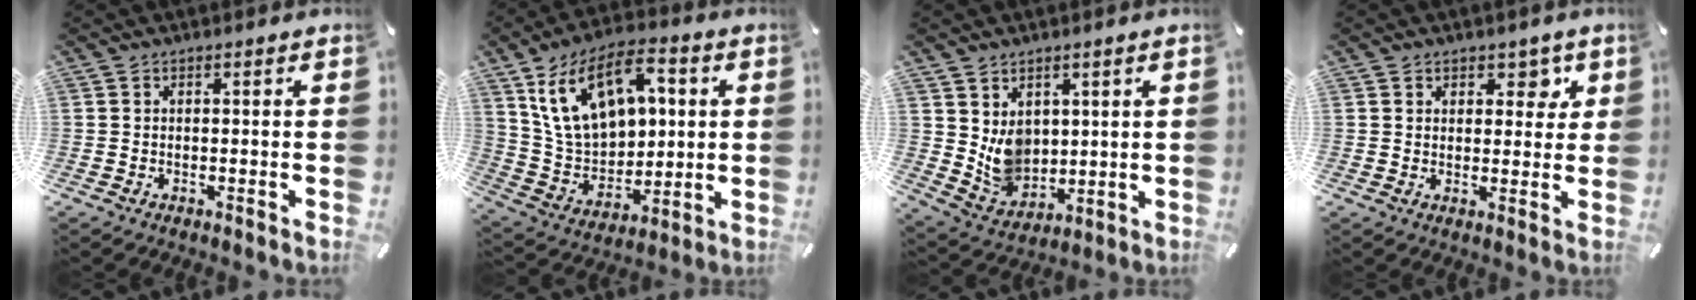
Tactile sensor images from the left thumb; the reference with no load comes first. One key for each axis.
{"total": 18.8, "fx": 7.7, "fy": 12.5, "fz": 11.9, "tx": -0.243, "ty": -0.019, "tz": 0.139}
{"total": 8.6, "fx": 3.4, "fy": 7.5, "fz": 2.7, "tx": -0.047, "ty": -0.032, "tz": 0.072}
{"total": 4.9, "fx": 2.5, "fy": 3.7, "fz": 2.1, "tx": -0.005, "ty": -0.010, "tz": 0.034}